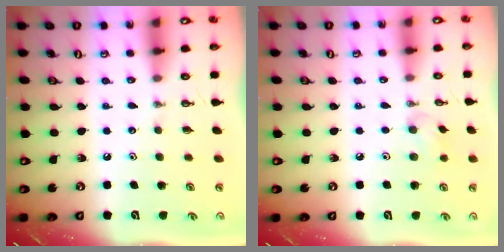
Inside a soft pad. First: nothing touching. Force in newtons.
{"total": 6.4, "press": 6.1, "slide": 2.0}